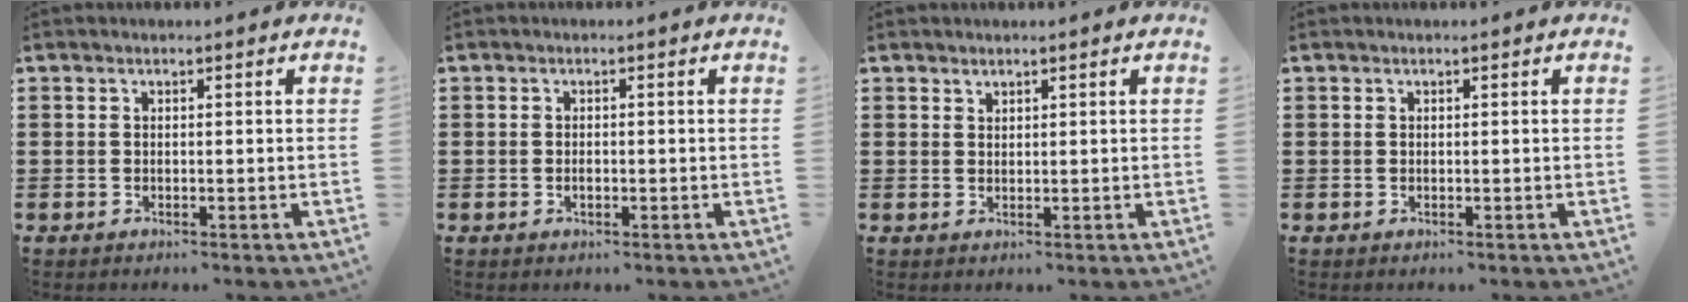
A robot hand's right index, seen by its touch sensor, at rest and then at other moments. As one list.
[{"total": 1.0, "force": [-0.3, 0.5, 0.7], "torque": [-0.015, 0.000, -0.006]}, {"total": 1.0, "force": [0.9, 0.3, -0.1], "torque": [-0.001, 0.001, 0.018]}, {"total": 0.0}]